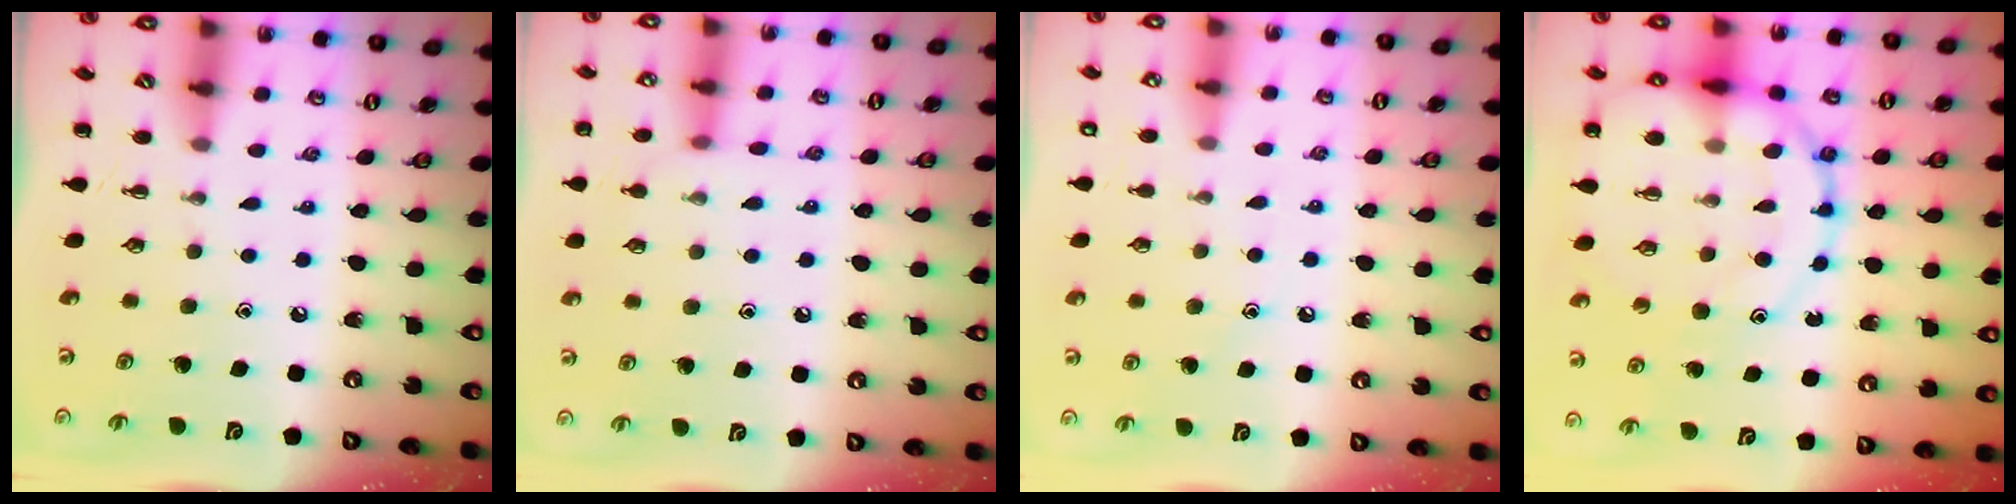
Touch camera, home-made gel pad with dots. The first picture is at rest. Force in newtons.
{"total": 7.3, "press": 7.0, "slide": 2.1}
{"total": 6.5, "press": 6.3, "slide": 1.4}
{"total": 20.6, "press": 20.4, "slide": 2.8}